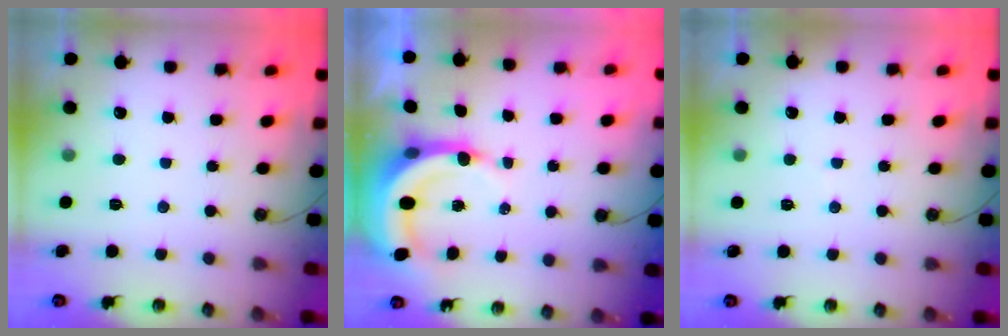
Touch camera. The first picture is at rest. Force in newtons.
{"total": 6.4, "press": 6.4, "slide": 0.7}
{"total": 3.1, "press": 3.0, "slide": 0.3}